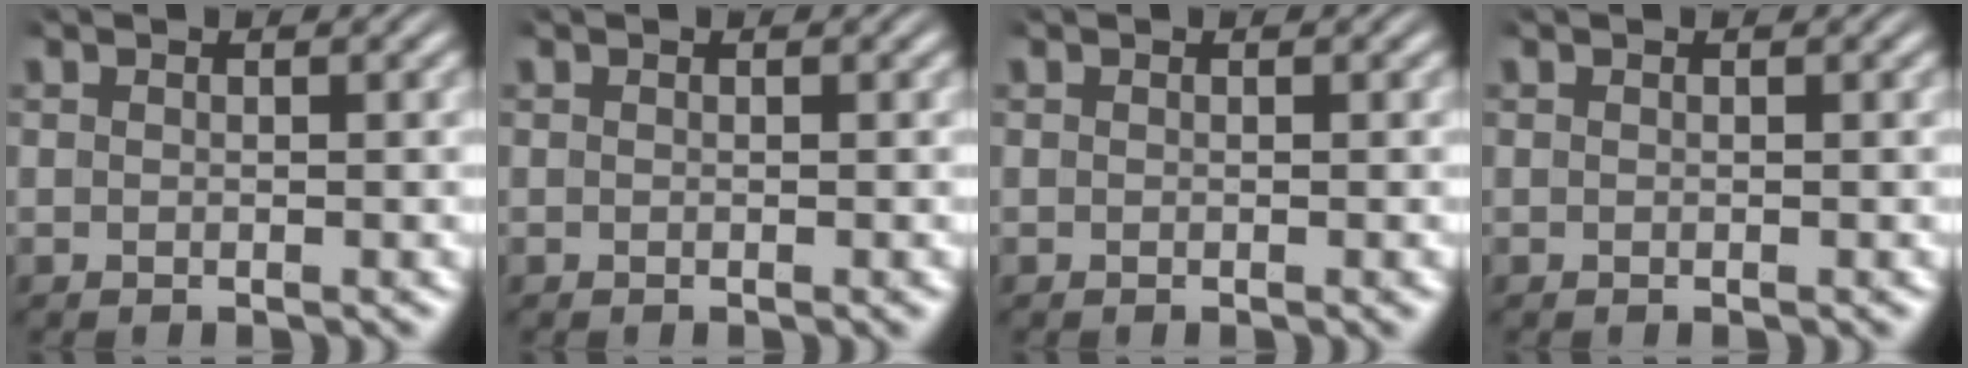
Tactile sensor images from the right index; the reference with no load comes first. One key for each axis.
{"total": 0.0}
{"total": 0.0}
{"total": 0.0}